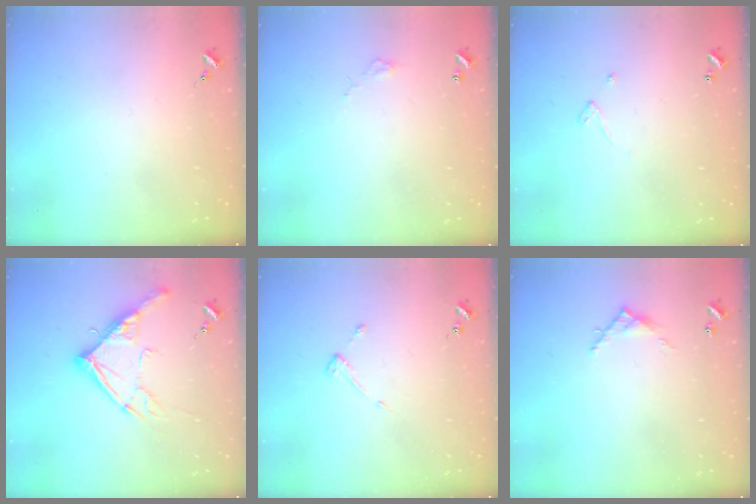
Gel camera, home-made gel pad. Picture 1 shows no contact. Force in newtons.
{"total": 2.8, "press": 2.8, "slide": 0.2}
{"total": 2.6, "press": 2.6, "slide": 0.2}
{"total": 14.5, "press": 14.4, "slide": 1.4}
{"total": 2.9, "press": 2.9, "slide": 0.5}
{"total": 5.5, "press": 5.5, "slide": 0.3}